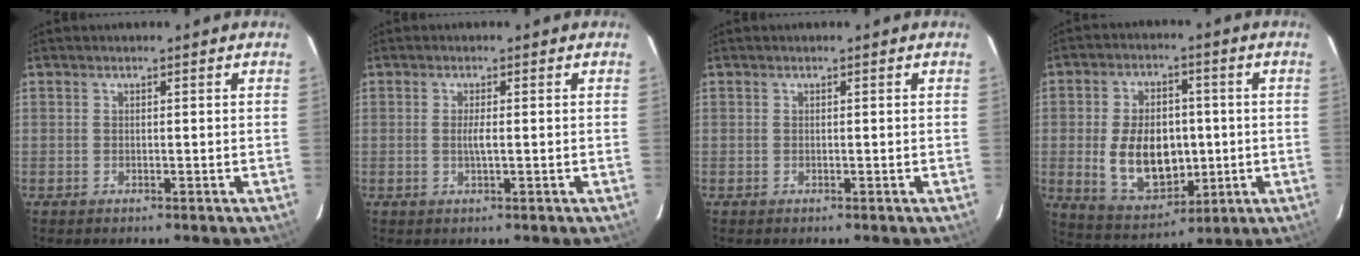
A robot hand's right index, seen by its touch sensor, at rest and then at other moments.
{"total": 1.7, "force": [-0.1, 0.0, 1.7], "torque": [-0.032, -0.002, -0.003]}
{"total": 0.0}
{"total": 13.8, "force": [-1.1, 9.0, 10.4], "torque": [-0.213, 0.002, 0.005]}